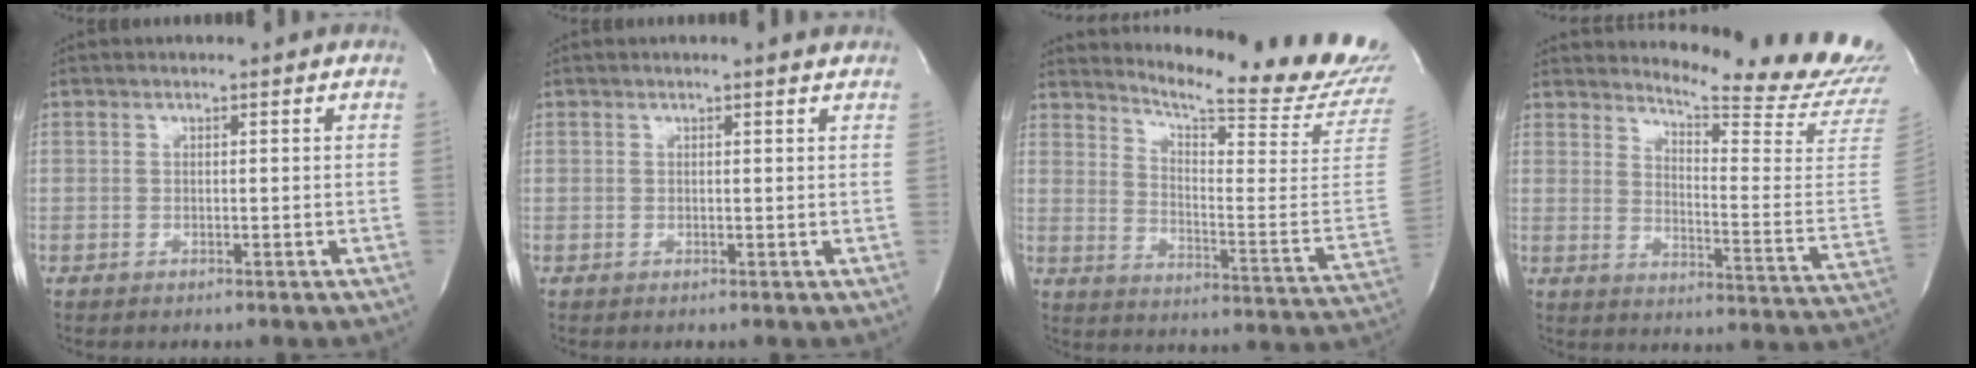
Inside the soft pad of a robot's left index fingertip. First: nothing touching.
{"total": 1.0, "force": [0.9, -0.1, 0.4], "torque": [-0.015, 0.000, 0.008]}
{"total": 22.1, "force": [20.9, 0.0, 7.1], "torque": [-0.122, -0.135, 0.256]}
{"total": 19.0, "force": [18.4, -0.6, 4.4], "torque": [-0.078, -0.156, 0.215]}